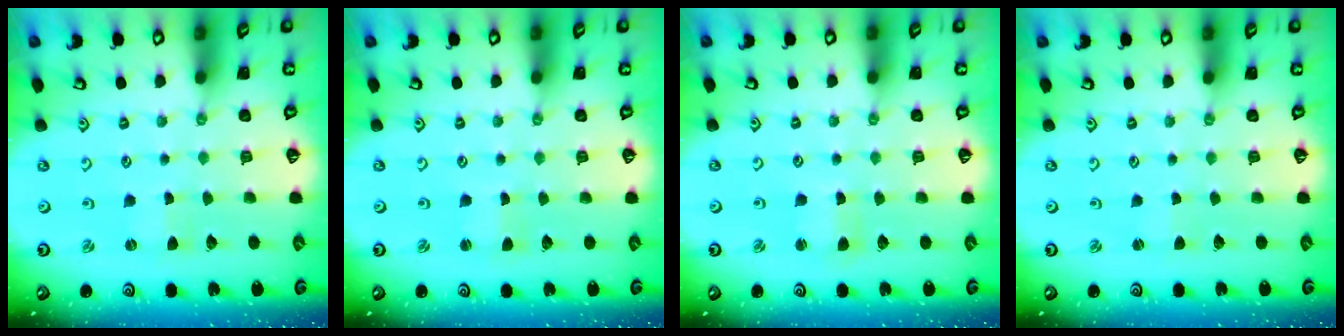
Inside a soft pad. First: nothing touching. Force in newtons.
{"total": 0.6, "press": 0.6, "slide": 0.0}
{"total": 1.7, "press": 1.7, "slide": 0.4}
{"total": 0.0}